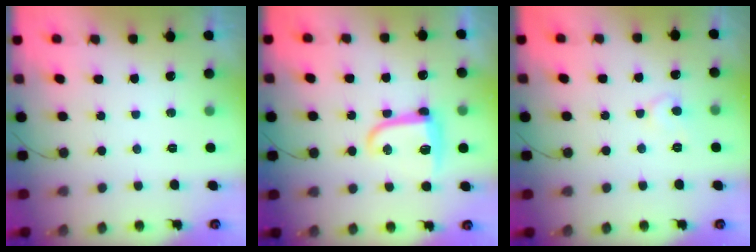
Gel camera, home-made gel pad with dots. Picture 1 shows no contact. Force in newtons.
{"total": 11.5, "press": 11.5, "slide": 0.6}
{"total": 5.9, "press": 5.9, "slide": 0.4}